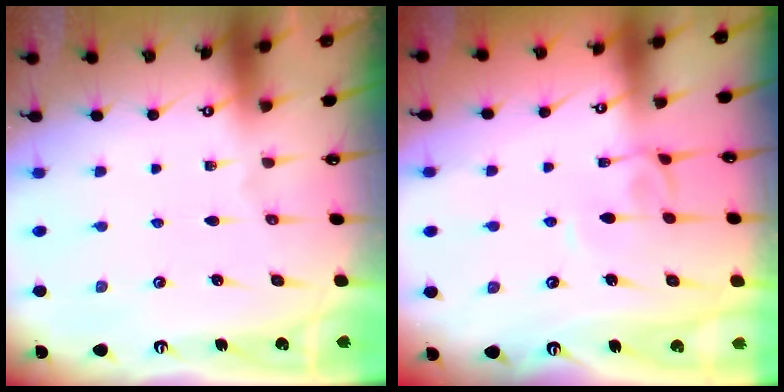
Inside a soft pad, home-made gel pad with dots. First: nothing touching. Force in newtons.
{"total": 1.9, "press": 1.9, "slide": 0.3}